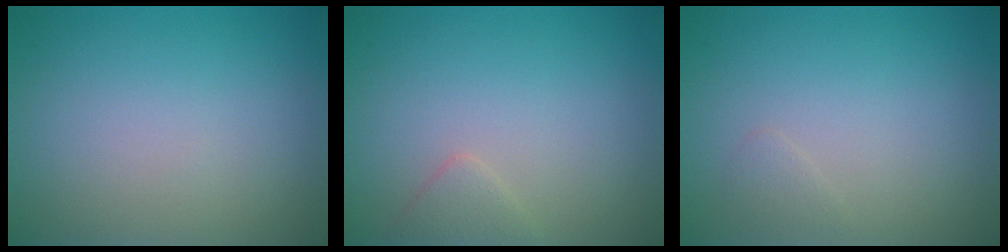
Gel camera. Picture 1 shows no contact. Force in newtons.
{"total": 1.3, "press": 1.3, "slide": 0.0}
{"total": 0.6, "press": 0.6, "slide": 0.0}